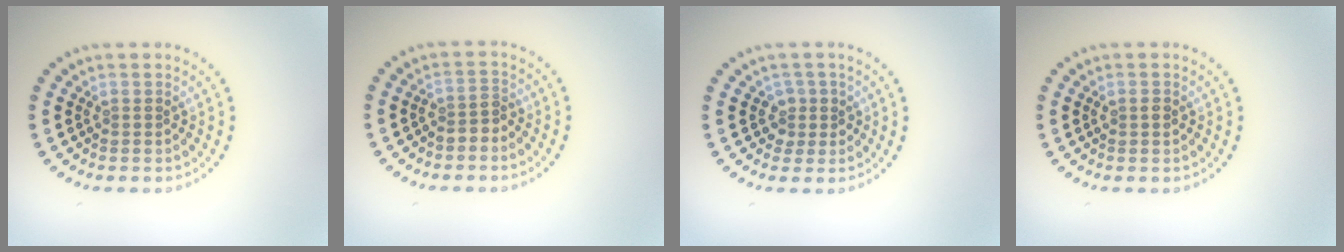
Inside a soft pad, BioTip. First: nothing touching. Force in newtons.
{"total": 1.4, "press": 1.2, "slide": 0.8}
{"total": 1.8, "press": 1.4, "slide": 1.1}
{"total": 1.2, "press": 1.2, "slide": 0.1}